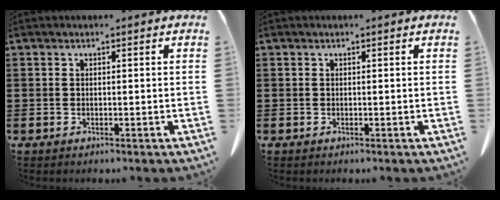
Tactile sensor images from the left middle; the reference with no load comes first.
{"total": 0.0}